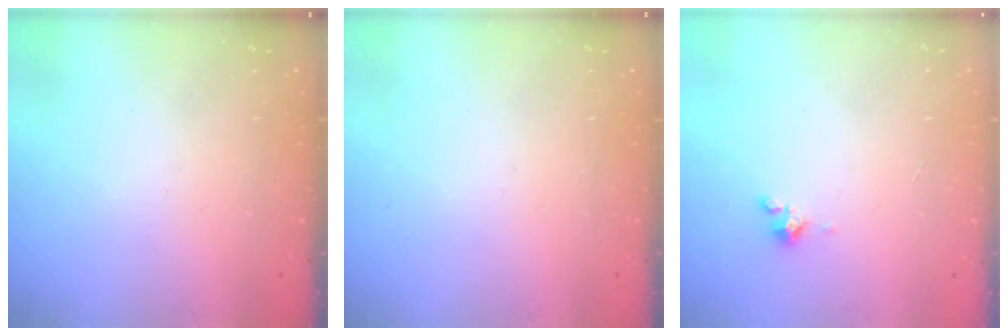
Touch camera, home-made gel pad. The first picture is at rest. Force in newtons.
{"total": 0.0}
{"total": 1.8, "press": 1.7, "slide": 0.4}